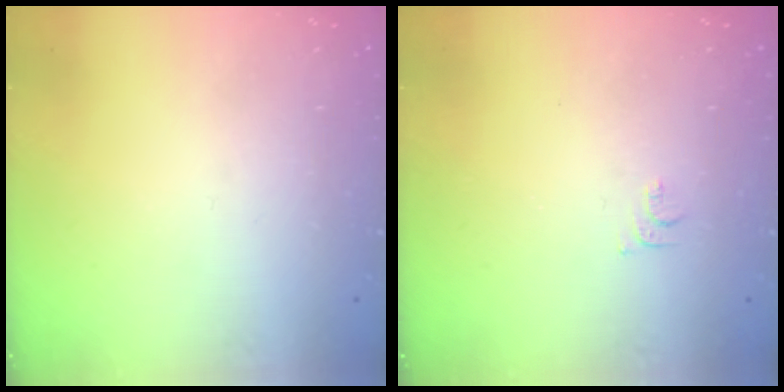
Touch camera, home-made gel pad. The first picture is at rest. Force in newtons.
{"total": 6.5, "press": 6.5, "slide": 0.9}